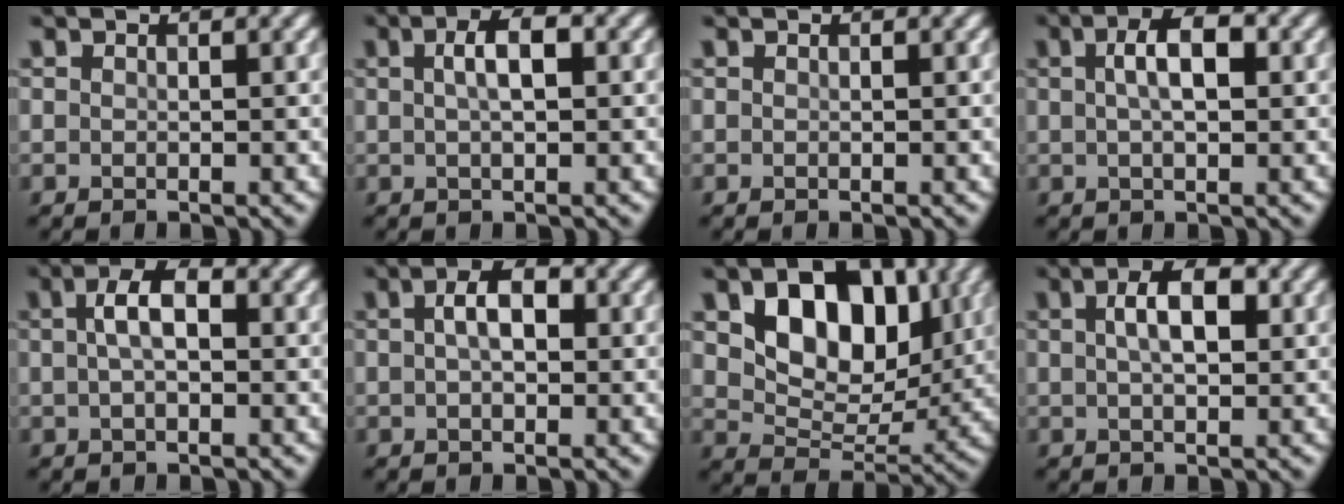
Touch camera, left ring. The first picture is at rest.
{"total": 2.9, "force": [0.6, 1.0, 2.7], "torque": [-0.050, 0.008, 0.008]}
{"total": 0.0}
{"total": 3.8, "force": [0.8, 1.5, 3.4], "torque": [-0.062, 0.008, 0.009]}
{"total": 3.4, "force": [0.3, 1.6, 2.9], "torque": [-0.057, 0.007, 0.001]}
{"total": 3.5, "force": [0.6, 1.8, 2.9], "torque": [-0.049, 0.008, 0.004]}
{"total": 9.5, "force": [2.9, 6.3, 6.5], "torque": [-0.108, -0.006, 0.043]}
{"total": 4.1, "force": [1.0, 1.9, 3.5], "torque": [-0.064, 0.008, 0.013]}